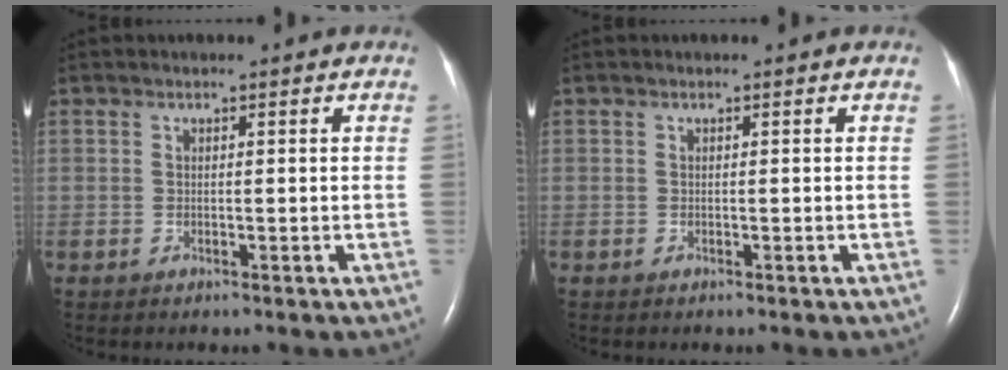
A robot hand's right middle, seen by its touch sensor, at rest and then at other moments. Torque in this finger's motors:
{"motor_torque": [-0.29, -0.46, -0.55, -0.21]}